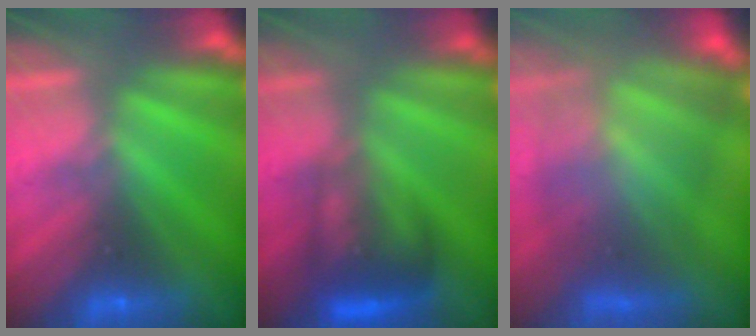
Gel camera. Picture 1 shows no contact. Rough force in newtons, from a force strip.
{"total": 8.5}
{"total": 8.6}